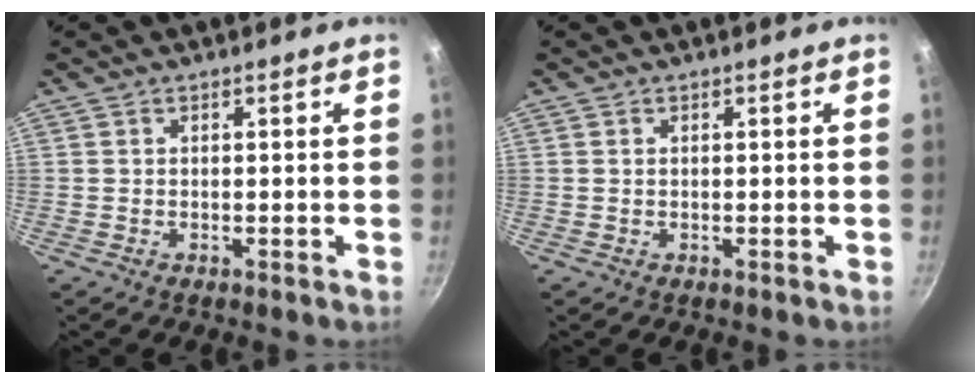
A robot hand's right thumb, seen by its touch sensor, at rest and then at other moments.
{"total": 0.0}